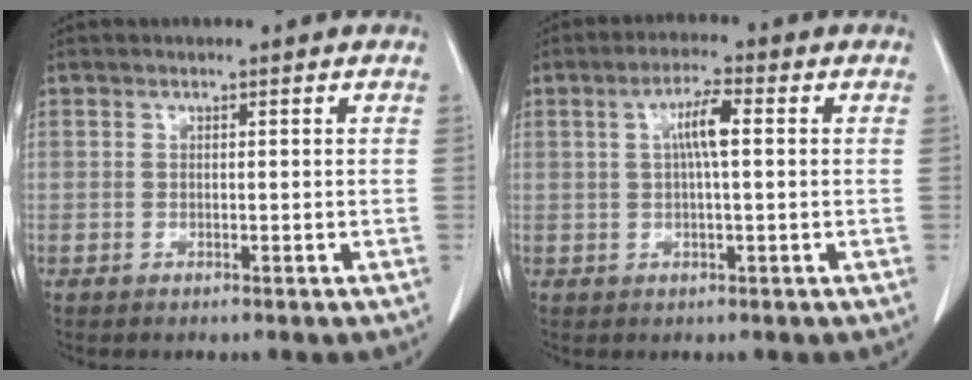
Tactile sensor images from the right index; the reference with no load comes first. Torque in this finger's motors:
{"motor_torque": [0.41, -0.02, 0.18, 0.07]}